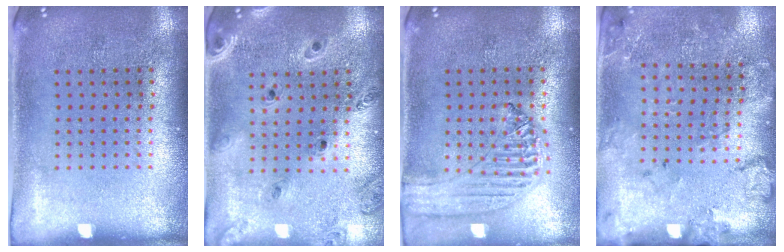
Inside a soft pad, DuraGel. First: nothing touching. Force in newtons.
{"total": 0.9, "press": 0.9, "slide": 0.1}
{"total": 1.2, "press": 1.2, "slide": 0.2}
{"total": 1.8, "press": 1.7, "slide": 0.7}